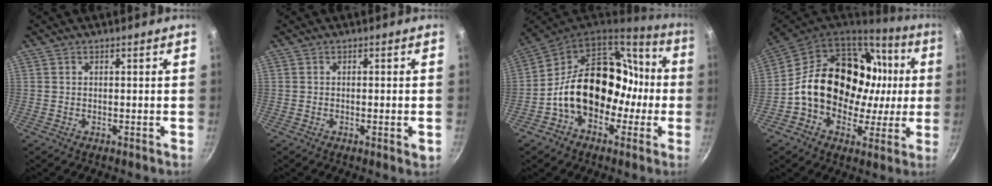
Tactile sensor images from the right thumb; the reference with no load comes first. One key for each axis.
{"total": 1.9, "fx": -0.5, "fy": 0.4, "fz": 1.7, "tx": -0.028, "ty": -0.002, "tz": -0.009}
{"total": 21.6, "fx": -2.9, "fy": 16.1, "fz": 14.1, "tx": -0.172, "ty": 0.073, "tz": -0.045}
{"total": 25.3, "fx": 2.9, "fy": 18.9, "fz": 16.5, "tx": -0.239, "ty": 0.040, "tz": 0.052}